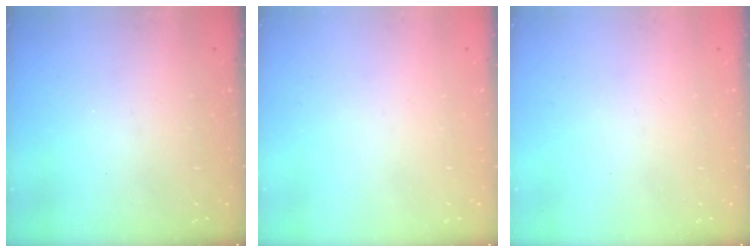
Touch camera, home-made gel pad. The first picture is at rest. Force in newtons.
{"total": 0.0}
{"total": 0.0}